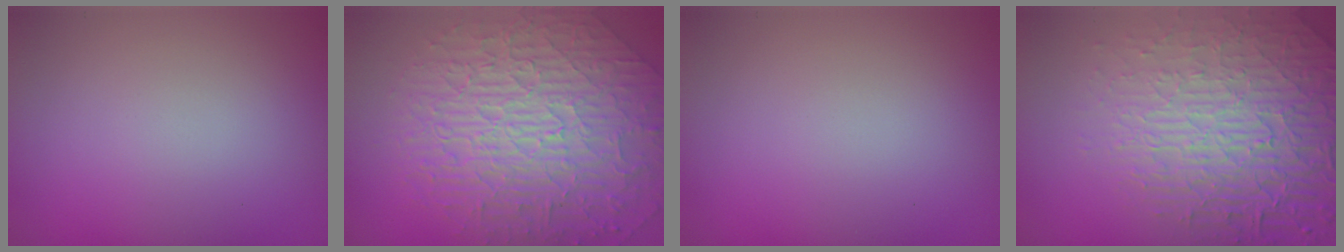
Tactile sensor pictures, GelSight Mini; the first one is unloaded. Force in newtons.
{"total": 9.9, "press": 6.6, "slide": 7.3}
{"total": 0.0}
{"total": 8.9, "press": 6.0, "slide": 6.5}